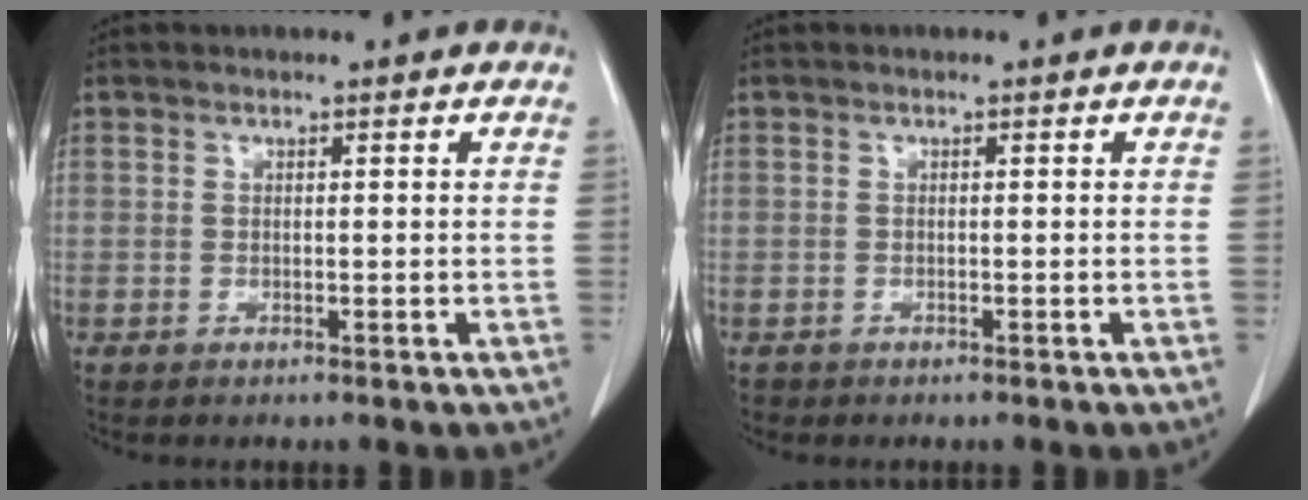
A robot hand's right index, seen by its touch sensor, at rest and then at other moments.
{"total": 0.6, "force": [-0.3, 0.5, -0.1], "torque": [-0.007, 0.003, -0.005]}